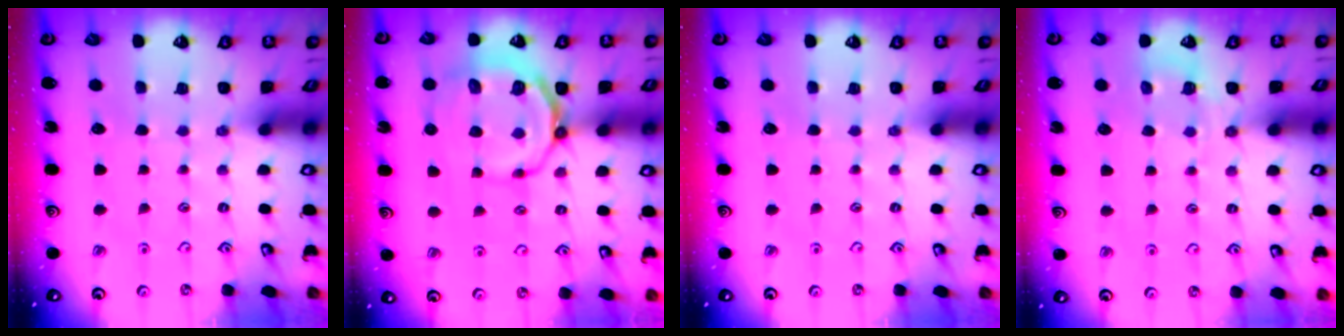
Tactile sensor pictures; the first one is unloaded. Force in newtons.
{"total": 11.1, "press": 10.7, "slide": 3.0}
{"total": 0.0}
{"total": 5.1, "press": 4.9, "slide": 1.4}